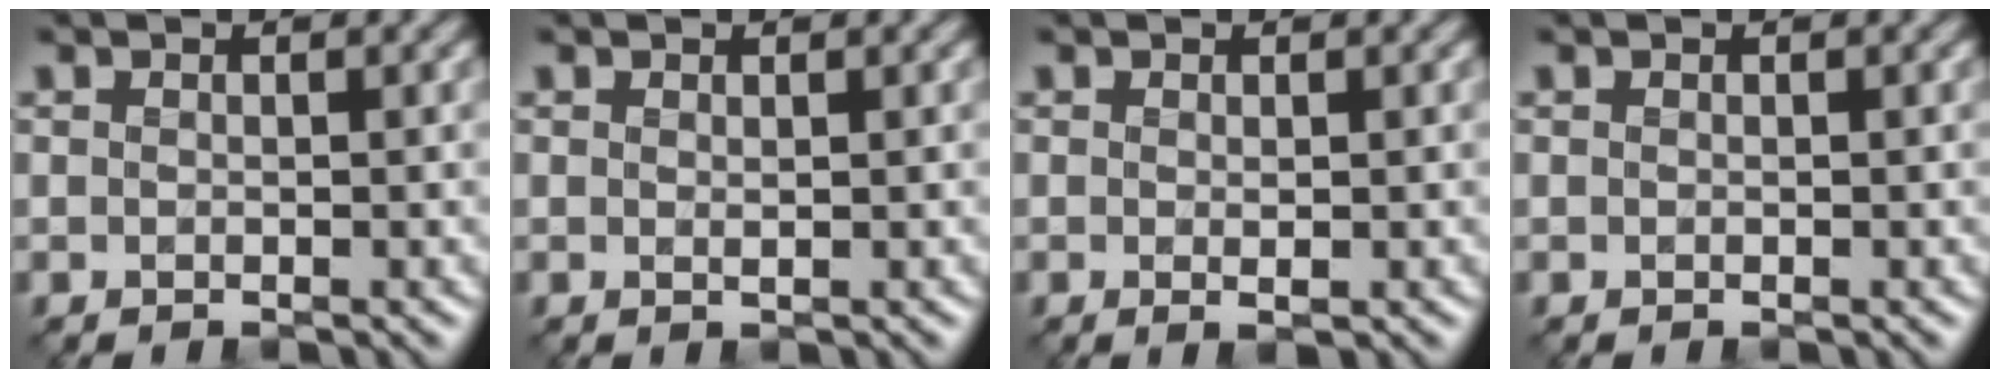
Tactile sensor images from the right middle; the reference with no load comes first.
{"total": 0.0}
{"total": 0.8, "force": [-0.1, 0.2, 0.8], "torque": [-0.015, -0.002, -0.001]}
{"total": 0.0}